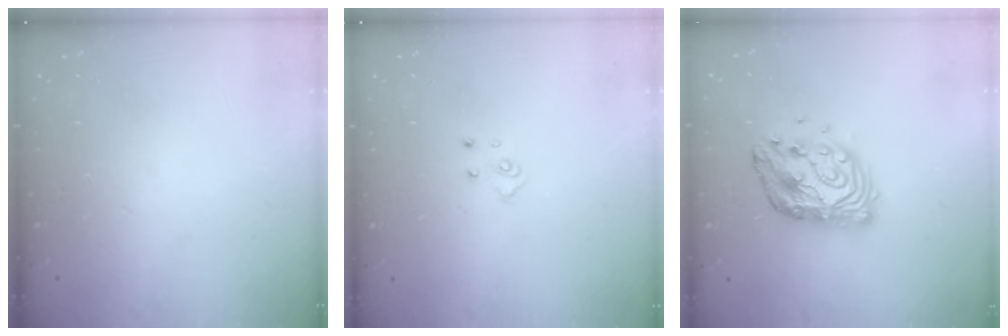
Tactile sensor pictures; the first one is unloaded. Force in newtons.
{"total": 4.3, "press": 4.3, "slide": 0.4}
{"total": 12.7, "press": 12.6, "slide": 1.0}